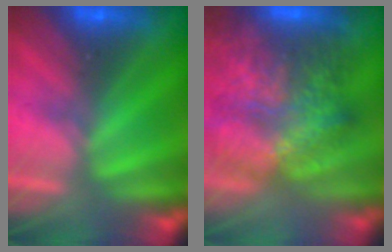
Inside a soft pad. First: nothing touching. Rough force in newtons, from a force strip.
{"total": 7.9}